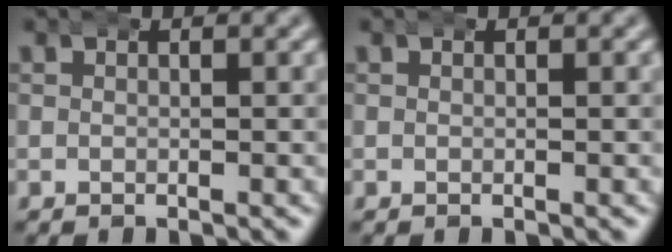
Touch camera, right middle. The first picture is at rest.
{"total": 0.0}